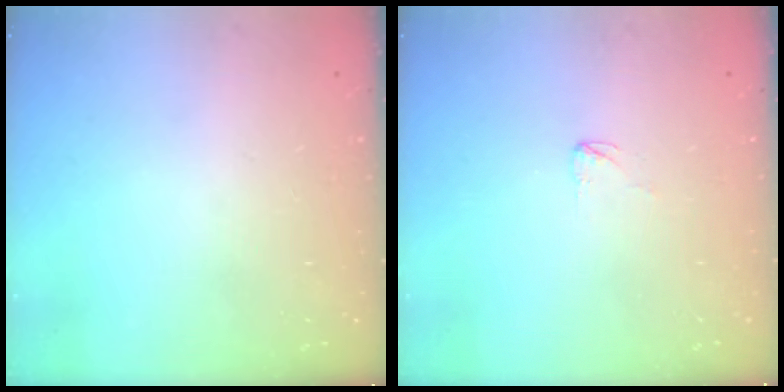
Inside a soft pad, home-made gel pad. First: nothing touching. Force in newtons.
{"total": 2.3, "press": 2.3, "slide": 0.2}